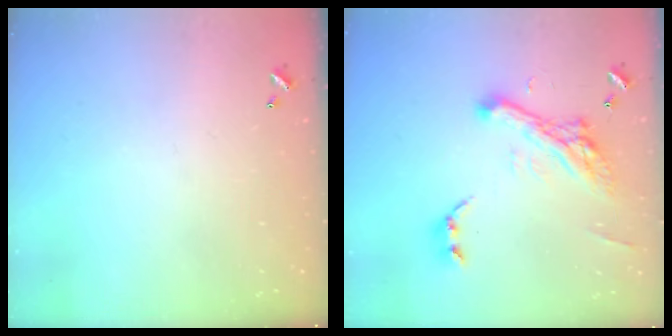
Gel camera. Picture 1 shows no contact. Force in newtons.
{"total": 11.0, "press": 10.9, "slide": 1.9}